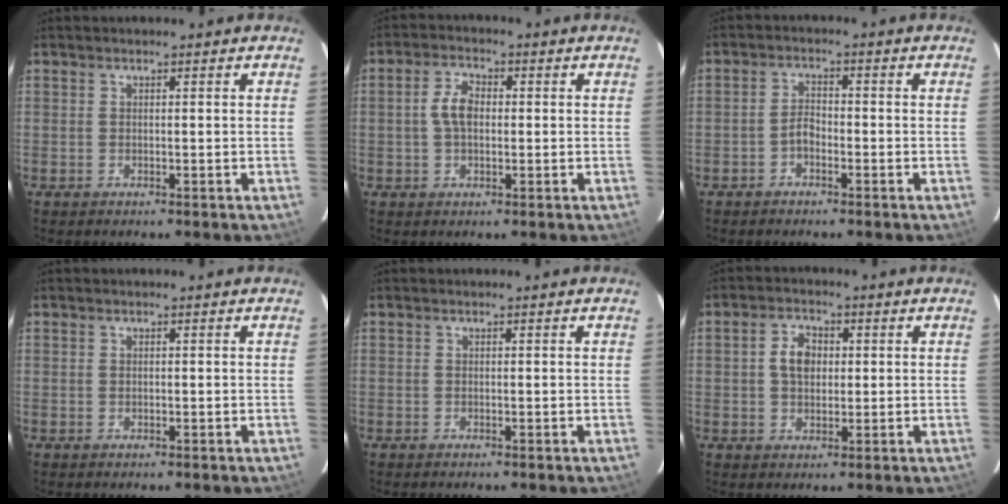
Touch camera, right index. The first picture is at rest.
{"total": 4.9, "force": [0.1, 3.0, 3.9], "torque": [-0.078, 0.012, 0.004]}
{"total": 2.5, "force": [-1.6, 1.3, 1.4], "torque": [-0.030, 0.009, -0.031]}
{"total": 0.5, "force": [0.0, 0.4, 0.3], "torque": [-0.005, 0.001, 0.001]}
{"total": 0.0}
{"total": 5.1, "force": [0.6, 3.6, 3.4], "torque": [-0.063, 0.014, 0.011]}